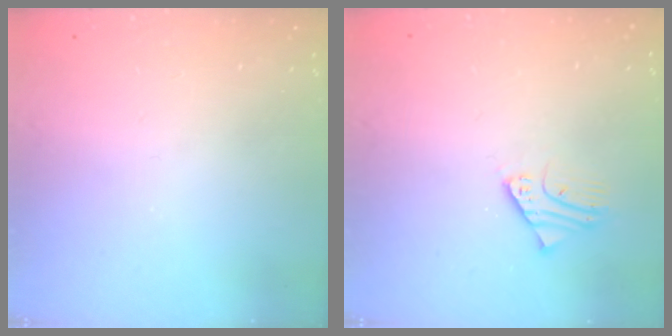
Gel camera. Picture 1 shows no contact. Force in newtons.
{"total": 2.2, "press": 2.2, "slide": 0.2}